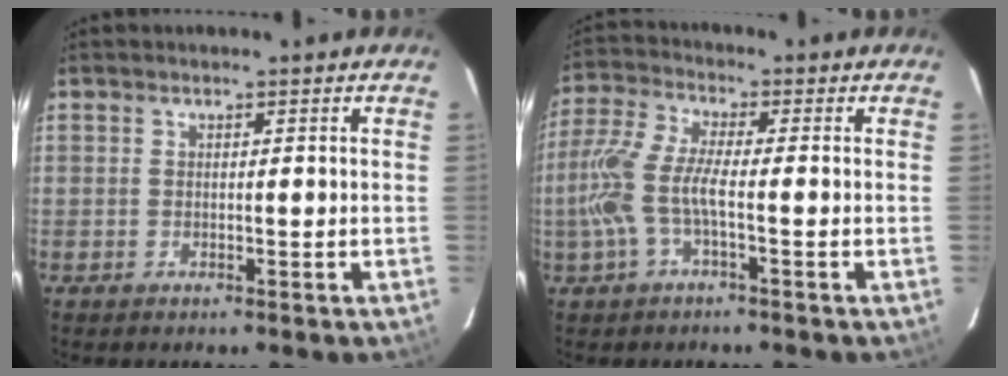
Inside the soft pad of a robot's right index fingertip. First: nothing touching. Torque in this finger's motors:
{"motor_torque": [1.23, -0.45, 0.70, 0.19]}